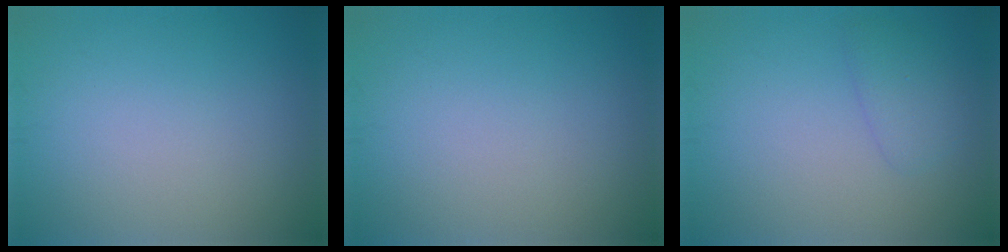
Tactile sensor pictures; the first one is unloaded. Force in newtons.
{"total": 0.0}
{"total": 1.8, "press": 1.8, "slide": 0.0}